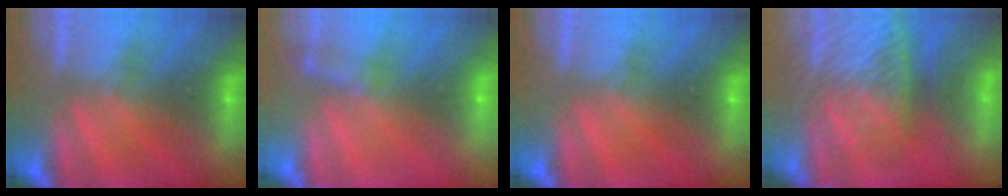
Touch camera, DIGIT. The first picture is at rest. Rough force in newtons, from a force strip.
{"total": 2.2}
{"total": 0.0}
{"total": 8.5}